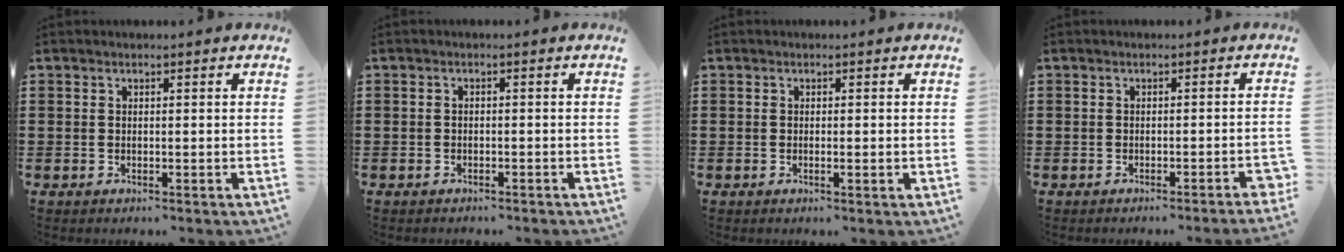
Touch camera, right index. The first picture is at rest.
{"total": 0.9, "force": [-0.8, 0.4, 0.1], "torque": [-0.006, 0.000, -0.017]}
{"total": 0.5, "force": [-0.1, 0.0, 0.5], "torque": [-0.009, -0.003, -0.001]}
{"total": 1.4, "force": [-1.1, -0.2, 0.9], "torque": [-0.015, -0.003, -0.019]}